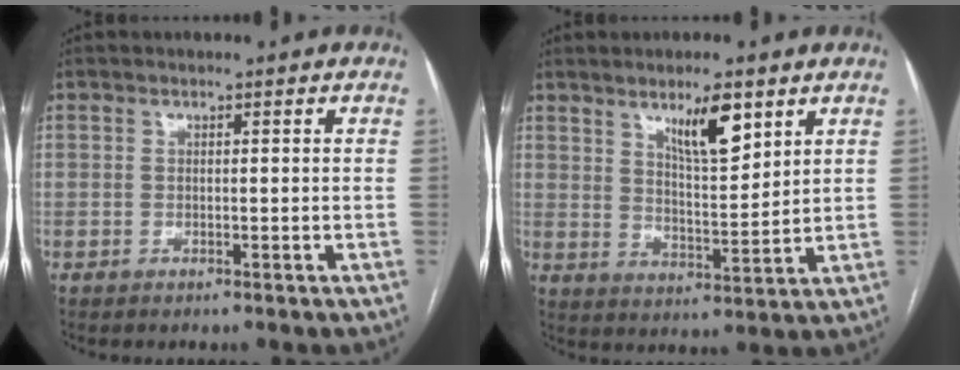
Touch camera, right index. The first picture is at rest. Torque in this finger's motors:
{"motor_torque": [0.36, 0.36, 0.26, 0.07]}